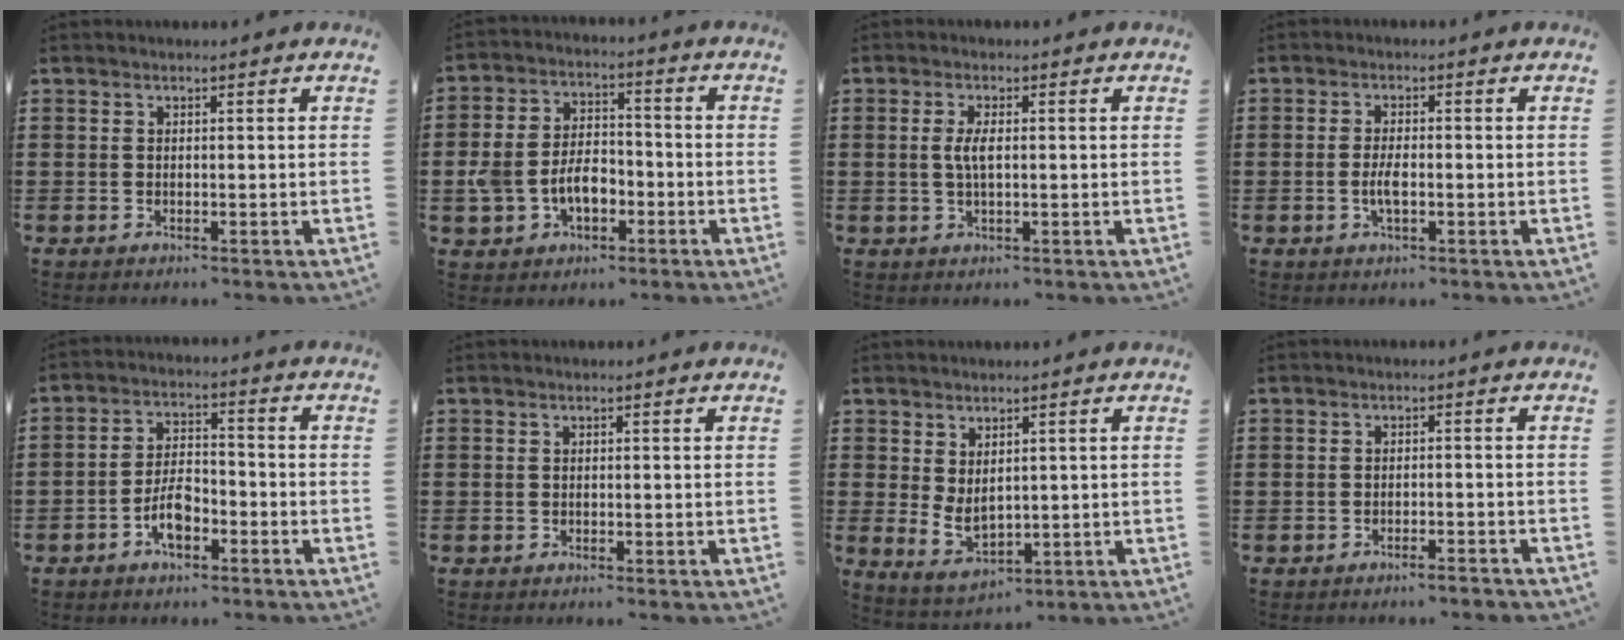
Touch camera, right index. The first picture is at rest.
{"total": 7.2, "force": [-2.3, 4.9, 4.8], "torque": [-0.119, 0.005, -0.048]}
{"total": 2.9, "force": [0.1, 0.9, 2.7], "torque": [-0.061, -0.002, -0.002]}
{"total": 2.8, "force": [-0.7, 0.8, 2.6], "torque": [-0.054, -0.002, -0.015]}
{"total": 5.6, "force": [-2.8, 2.5, 4.1], "torque": [-0.093, 0.003, -0.058]}
{"total": 0.0}
{"total": 3.6, "force": [0.9, 2.2, 2.7], "torque": [-0.062, 0.002, 0.017]}
{"total": 1.7, "force": [-1.6, -0.1, 0.7], "torque": [-0.014, -0.001, -0.031]}